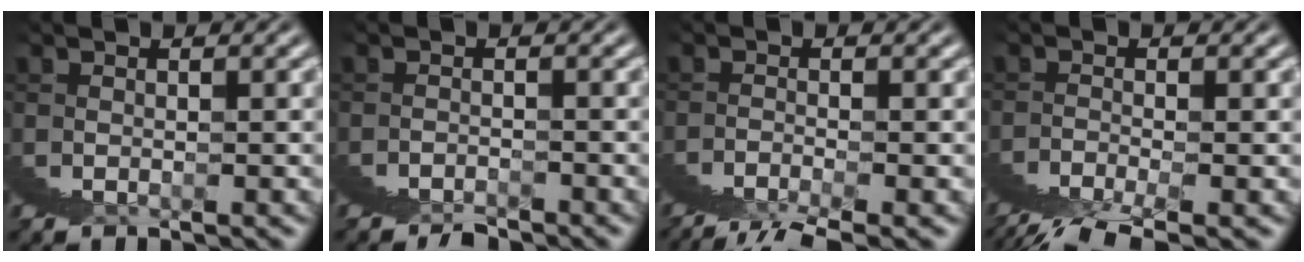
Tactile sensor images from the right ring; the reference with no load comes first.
{"total": 1.3, "force": [-0.8, -0.6, -0.7], "torque": [0.029, 0.010, -0.020]}
{"total": 1.5, "force": [0.6, -1.4, 0.2], "torque": [0.011, 0.027, 0.000]}
{"total": 1.6, "force": [0.3, -1.6, 0.2], "torque": [0.006, 0.018, -0.002]}